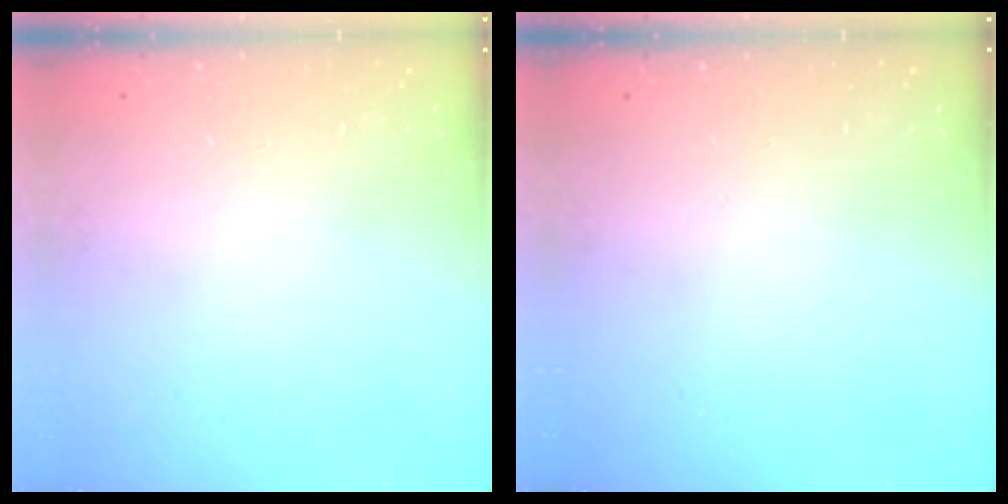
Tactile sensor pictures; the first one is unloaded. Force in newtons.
{"total": 0.0}